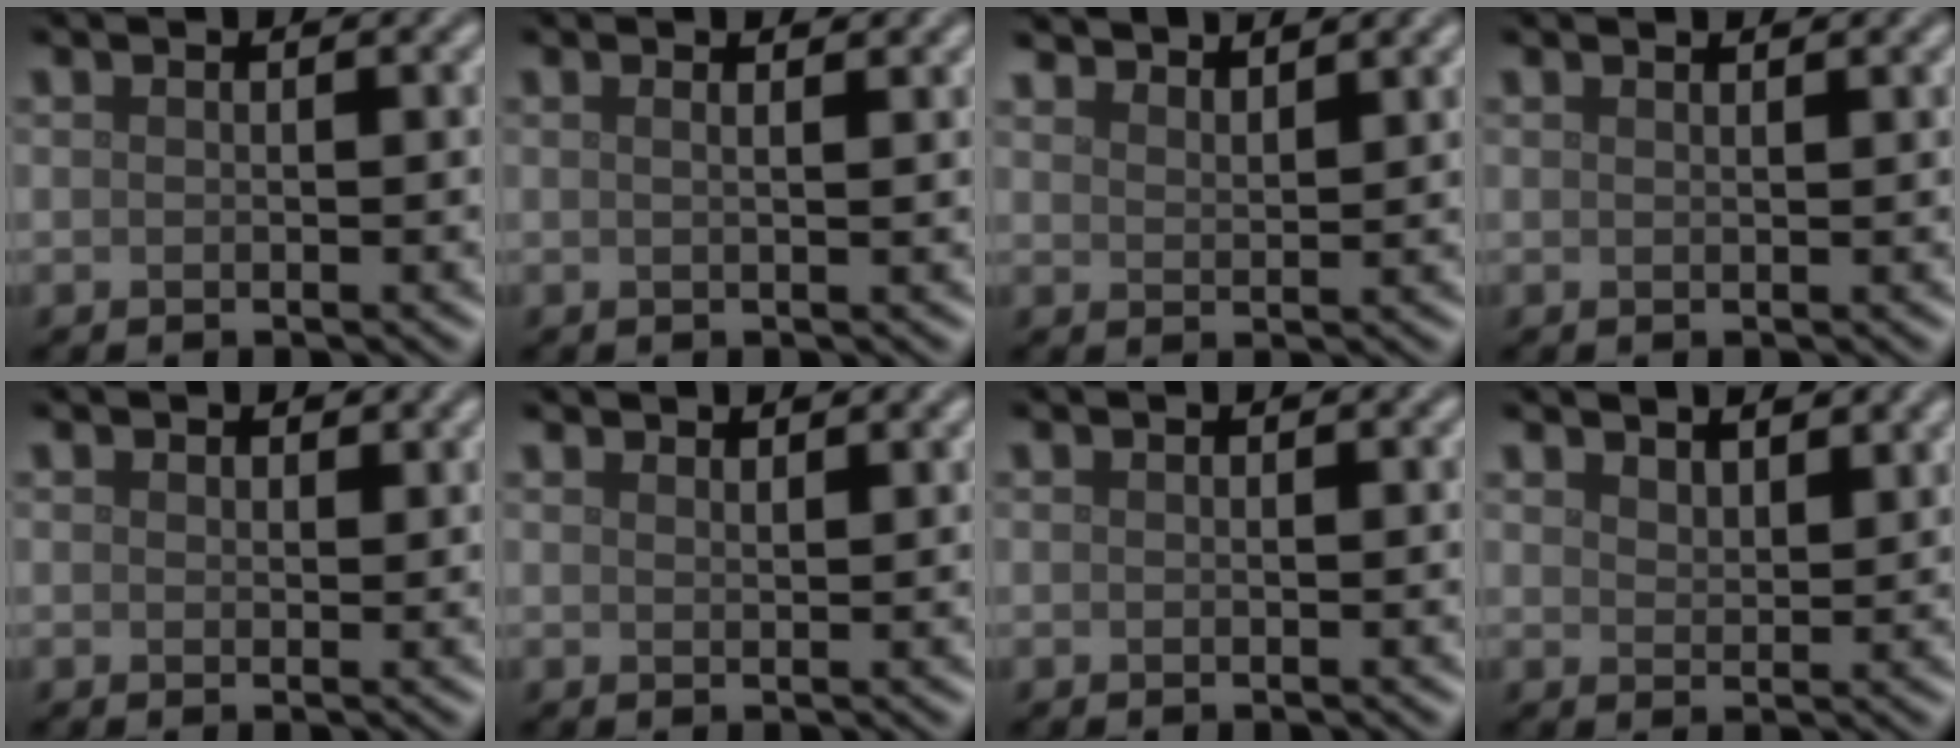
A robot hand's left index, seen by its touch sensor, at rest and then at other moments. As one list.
[{"total": 2.6, "force": [1.5, 1.2, 1.7], "torque": [-0.004, 0.010, -0.011]}, {"total": 4.8, "force": [4.5, 0.9, 1.4], "torque": [-0.013, 0.007, 0.059]}, {"total": 1.3, "force": [1.1, 0.3, 0.5], "torque": [-0.003, -0.001, 0.008]}, {"total": 0.9, "force": [0.7, 0.6, 0.2], "torque": [-0.004, -0.002, 0.012]}, {"total": 2.2, "force": [2.1, 0.4, 0.6], "torque": [-0.006, 0.002, 0.029]}, {"total": 0.0}, {"total": 3.3, "force": [3.0, 0.9, 1.2], "torque": [-0.021, 0.001, 0.047]}]